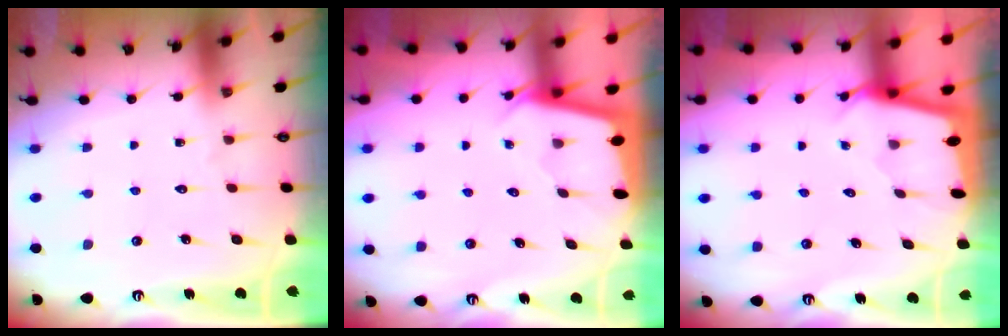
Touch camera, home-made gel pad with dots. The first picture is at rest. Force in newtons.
{"total": 1.8, "press": 1.8, "slide": 0.1}
{"total": 1.7, "press": 1.7, "slide": 0.0}